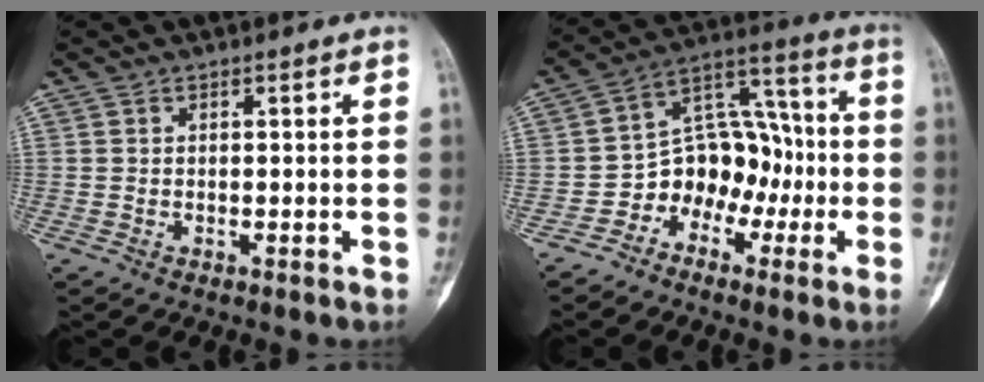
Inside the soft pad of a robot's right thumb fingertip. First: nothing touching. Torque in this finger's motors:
{"motor_torque": [0.18, 0.04, 0.54, -0.54, 0.02]}